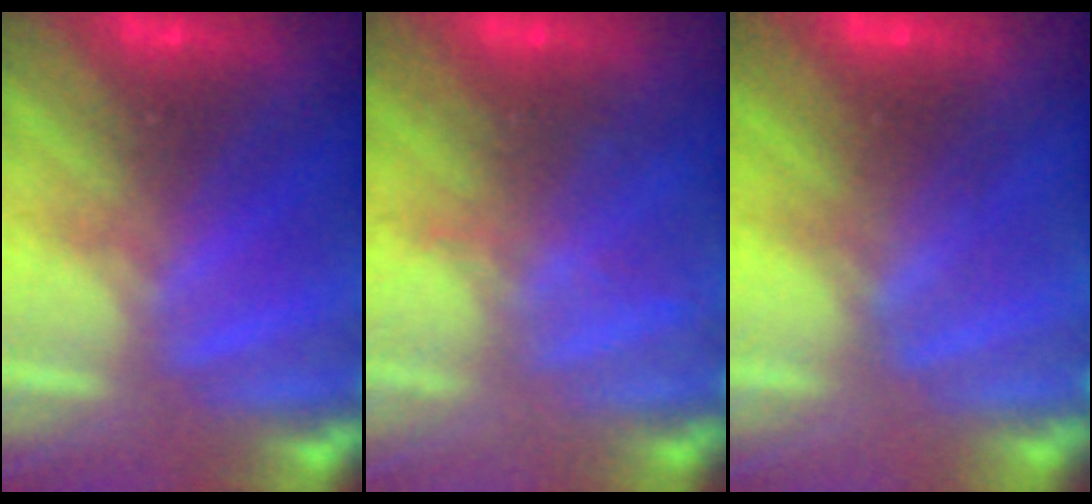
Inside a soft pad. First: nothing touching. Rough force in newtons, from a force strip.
{"total": 2.1}
{"total": 2.7}